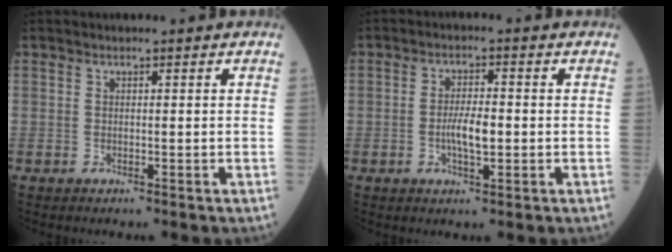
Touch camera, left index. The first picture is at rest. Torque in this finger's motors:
{"motor_torque": [0.59, 0.39, 0.15, 0.06]}